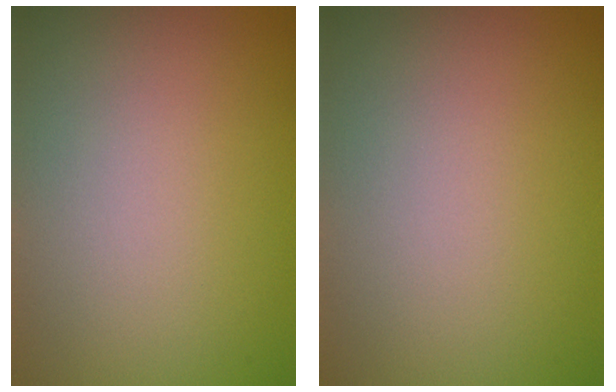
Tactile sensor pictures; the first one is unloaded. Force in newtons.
{"total": 0.0}